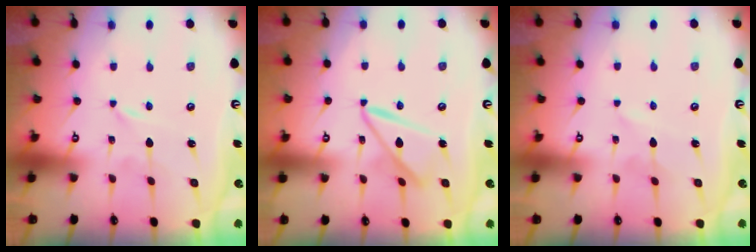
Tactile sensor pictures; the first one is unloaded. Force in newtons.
{"total": 11.5, "press": 11.4, "slide": 1.0}
{"total": 1.5, "press": 1.5, "slide": 0.1}